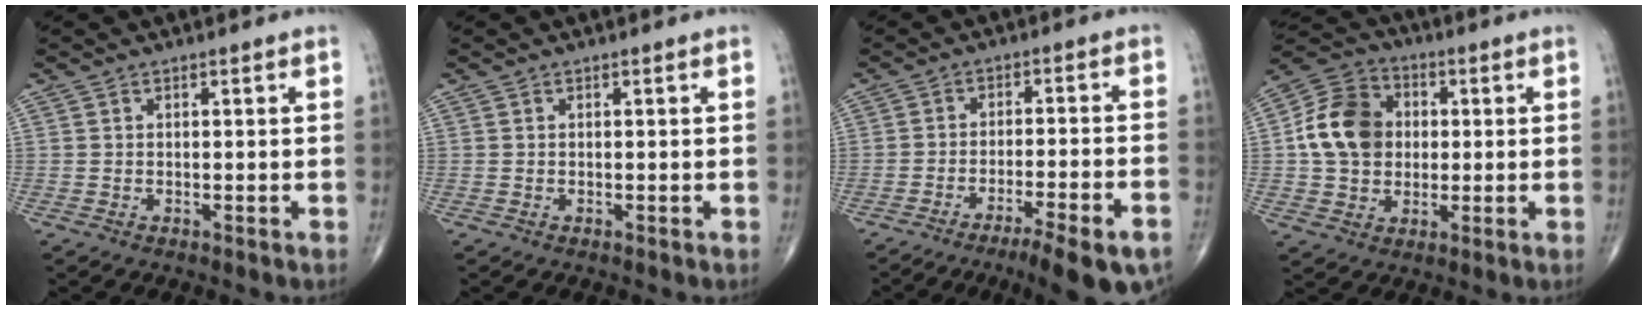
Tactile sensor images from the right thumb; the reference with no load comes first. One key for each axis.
{"total": 0.0}
{"total": 13.2, "fx": -9.2, "fy": 2.0, "fz": 9.2, "tx": -0.122, "ty": 0.034, "tz": -0.134}
{"total": 13.2, "fx": 1.0, "fy": 10.6, "fz": 7.7, "tx": -0.120, "ty": 0.017, "tz": 0.011}